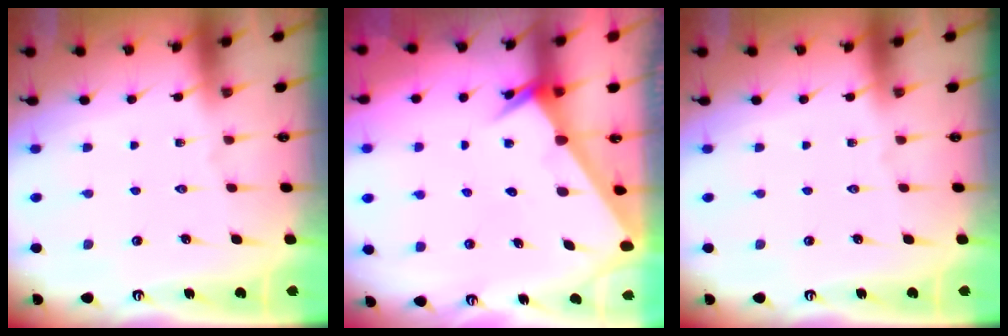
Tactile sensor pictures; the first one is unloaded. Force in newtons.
{"total": 2.5, "press": 2.5, "slide": 0.1}
{"total": 0.0}